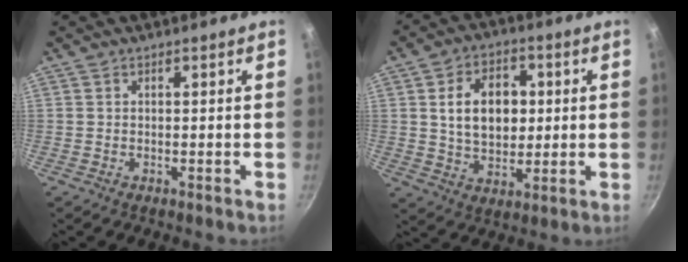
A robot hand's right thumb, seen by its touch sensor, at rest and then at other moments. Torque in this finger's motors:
{"motor_torque": [-0.68, 1.11, 0.54, 0.33, 0.29]}